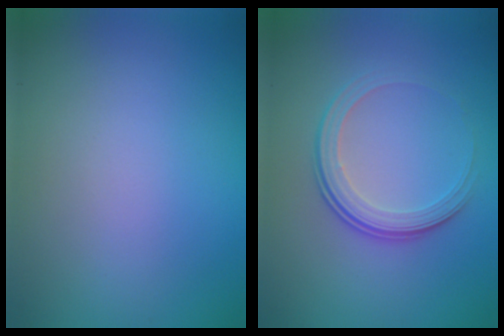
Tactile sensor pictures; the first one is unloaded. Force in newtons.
{"total": 3.7, "press": 2.6, "slide": 2.7}